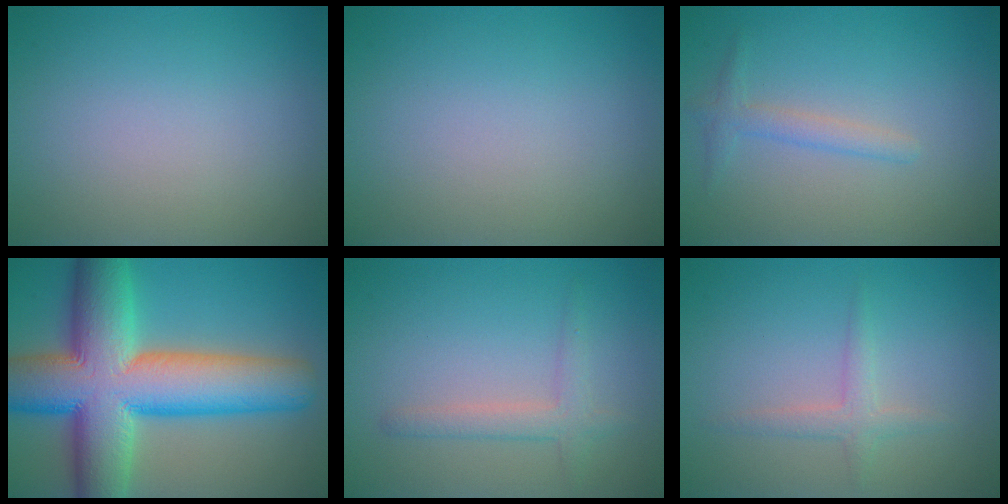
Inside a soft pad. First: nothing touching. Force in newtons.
{"total": 0.0}
{"total": 1.6, "press": 1.6, "slide": 0.1}
{"total": 15.5, "press": 15.5, "slide": 0.4}
{"total": 2.1, "press": 2.1, "slide": 0.1}
{"total": 1.7, "press": 1.7, "slide": 0.1}